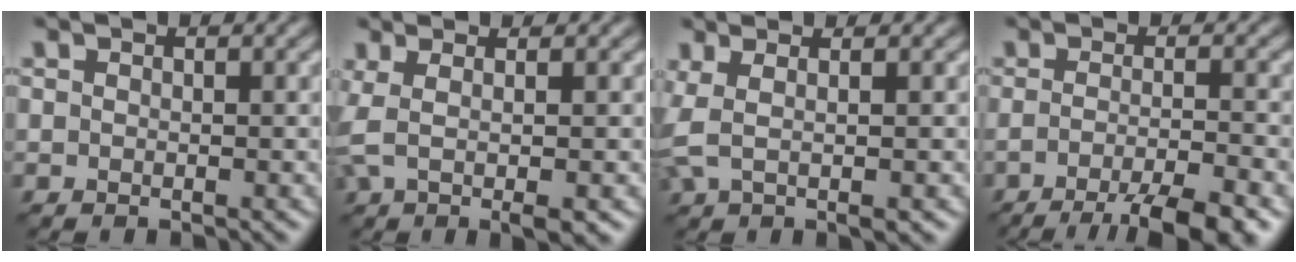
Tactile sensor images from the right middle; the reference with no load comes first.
{"total": 3.5, "force": [-0.8, 0.5, 3.3], "torque": [-0.079, 0.001, -0.013]}
{"total": 2.8, "force": [-0.4, 0.5, 2.7], "torque": [-0.073, 0.001, -0.005]}
{"total": 7.0, "force": [-4.8, 0.7, 5.0], "torque": [-0.076, -0.009, -0.074]}